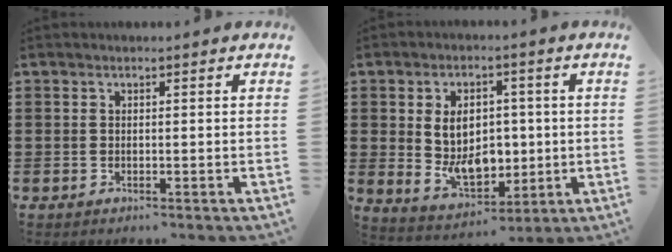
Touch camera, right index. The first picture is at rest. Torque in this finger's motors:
{"motor_torque": [2.14, 0.00, 0.61, 0.21]}